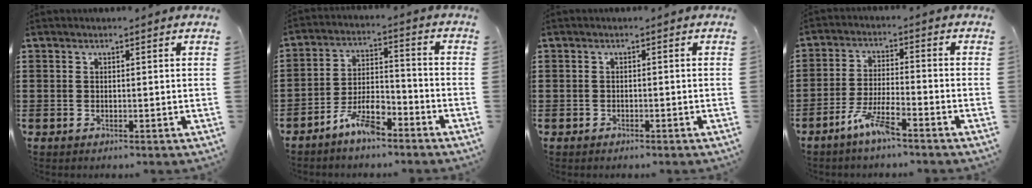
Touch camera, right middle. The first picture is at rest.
{"total": 7.0, "force": [-5.5, 2.0, 4.0], "torque": [-0.089, 0.008, -0.108]}
{"total": 0.8, "force": [-0.6, 0.5, 0.1], "torque": [-0.003, 0.002, -0.015]}
{"total": 6.1, "force": [-4.3, 0.8, 4.2], "torque": [-0.094, -0.004, -0.083]}